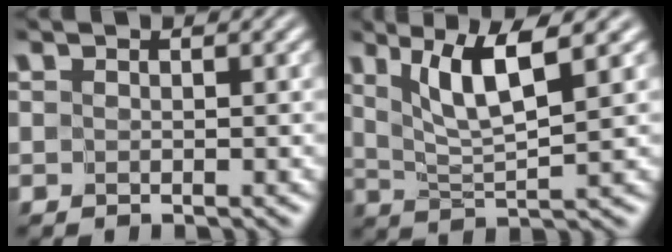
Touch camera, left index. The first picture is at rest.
{"total": 5.8, "force": [2.7, 0.9, 5.0], "torque": [-0.089, -0.003, 0.051]}